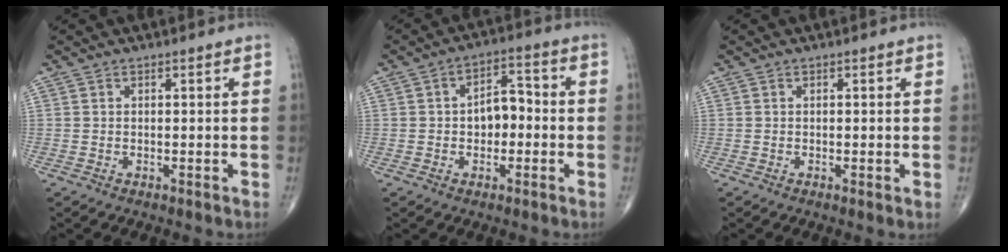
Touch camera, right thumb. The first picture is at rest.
{"total": 6.8, "force": [-0.6, 4.3, 5.2], "torque": [-0.057, 0.024, -0.018]}
{"total": 0.7, "force": [0.0, 0.1, 0.7], "torque": [-0.017, -0.005, 0.000]}